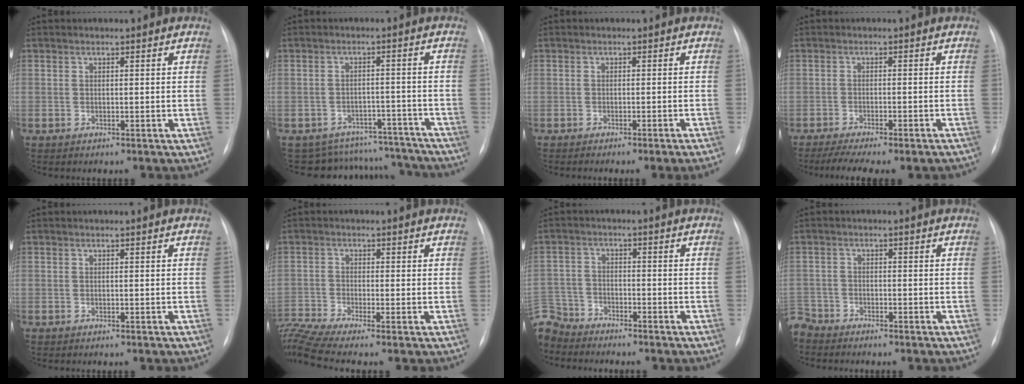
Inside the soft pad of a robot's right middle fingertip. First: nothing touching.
{"total": 11.3, "force": [-10.7, 3.6, -0.7], "torque": [0.017, 0.038, -0.129]}
{"total": 4.2, "force": [-3.2, -1.2, 2.5], "torque": [-0.020, -0.001, -0.042]}
{"total": 10.6, "force": [-9.0, 1.2, 5.5], "torque": [-0.067, -0.001, -0.125]}
{"total": 0.0}
{"total": 6.6, "force": [-5.4, -0.9, 3.7], "torque": [-0.086, -0.002, -0.104]}
{"total": 7.0, "force": [-6.7, 2.1, 0.1], "torque": [-0.001, 0.000, -0.130]}
{"total": 3.6, "force": [-3.5, 0.9, -0.1], "torque": [0.010, -0.009, -0.067]}